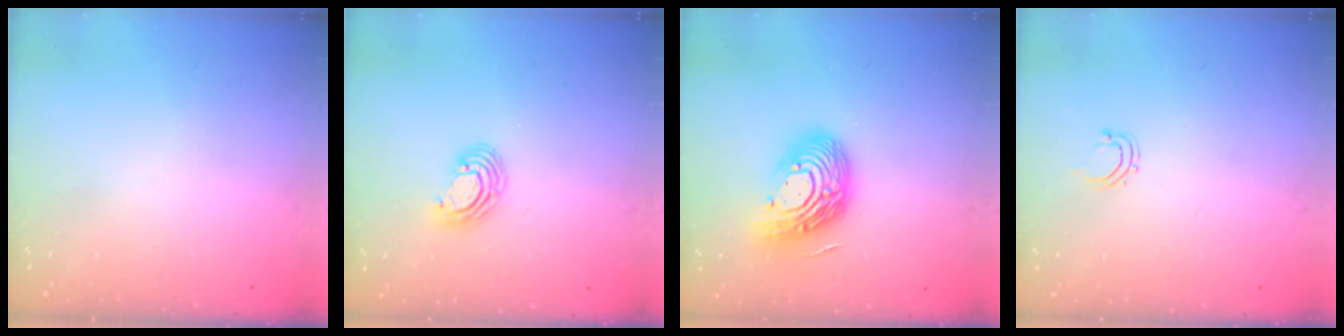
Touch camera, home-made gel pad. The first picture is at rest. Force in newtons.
{"total": 5.3, "press": 5.3, "slide": 0.4}
{"total": 17.0, "press": 16.9, "slide": 1.3}
{"total": 2.8, "press": 2.8, "slide": 0.5}